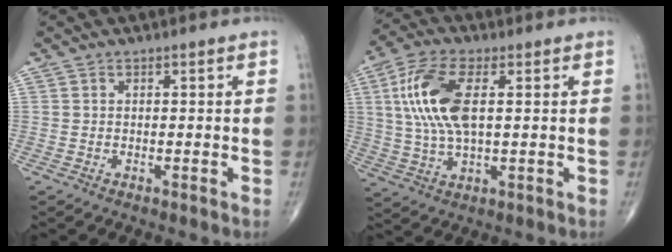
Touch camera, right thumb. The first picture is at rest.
{"total": 13.3, "force": [2.6, 5.8, 11.7], "torque": [-0.255, 0.006, 0.052]}